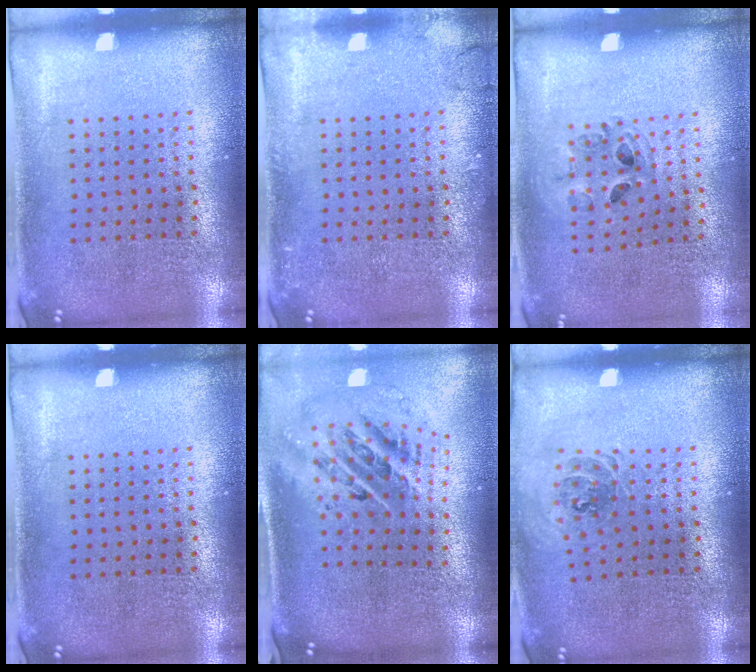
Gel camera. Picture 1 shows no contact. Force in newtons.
{"total": 1.2, "press": 1.1, "slide": 0.2}
{"total": 0.9, "press": 0.9, "slide": 0.2}
{"total": 0.0}
{"total": 2.5, "press": 1.7, "slide": 1.8}
{"total": 0.9, "press": 0.9, "slide": 0.2}